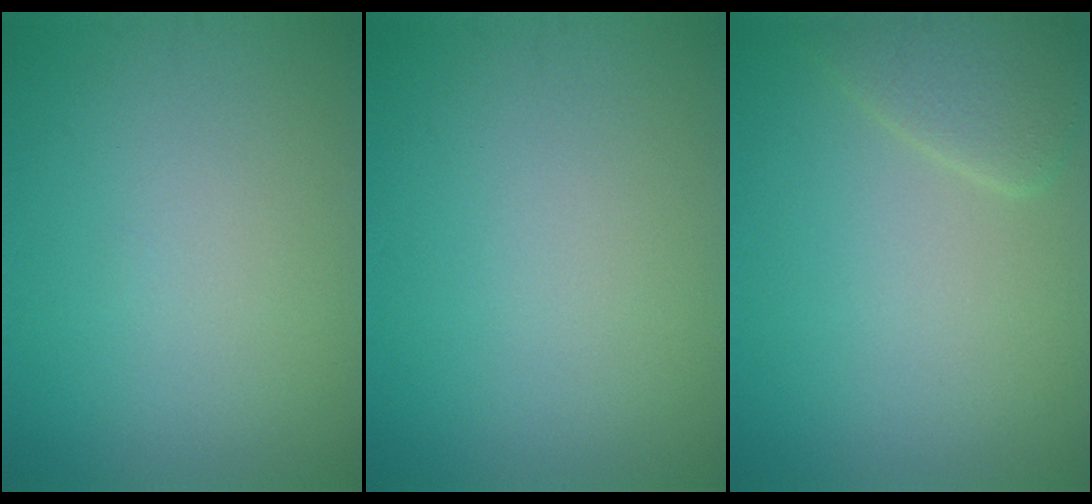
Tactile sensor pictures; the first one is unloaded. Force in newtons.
{"total": 0.0}
{"total": 2.4, "press": 2.4, "slide": 0.2}